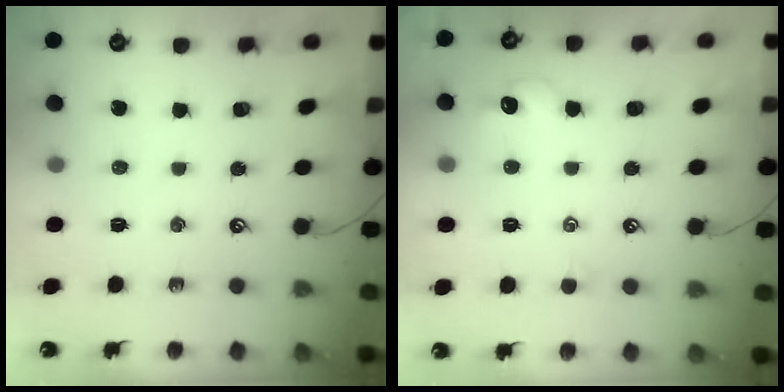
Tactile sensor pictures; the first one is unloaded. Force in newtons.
{"total": 3.0, "press": 2.9, "slide": 0.6}